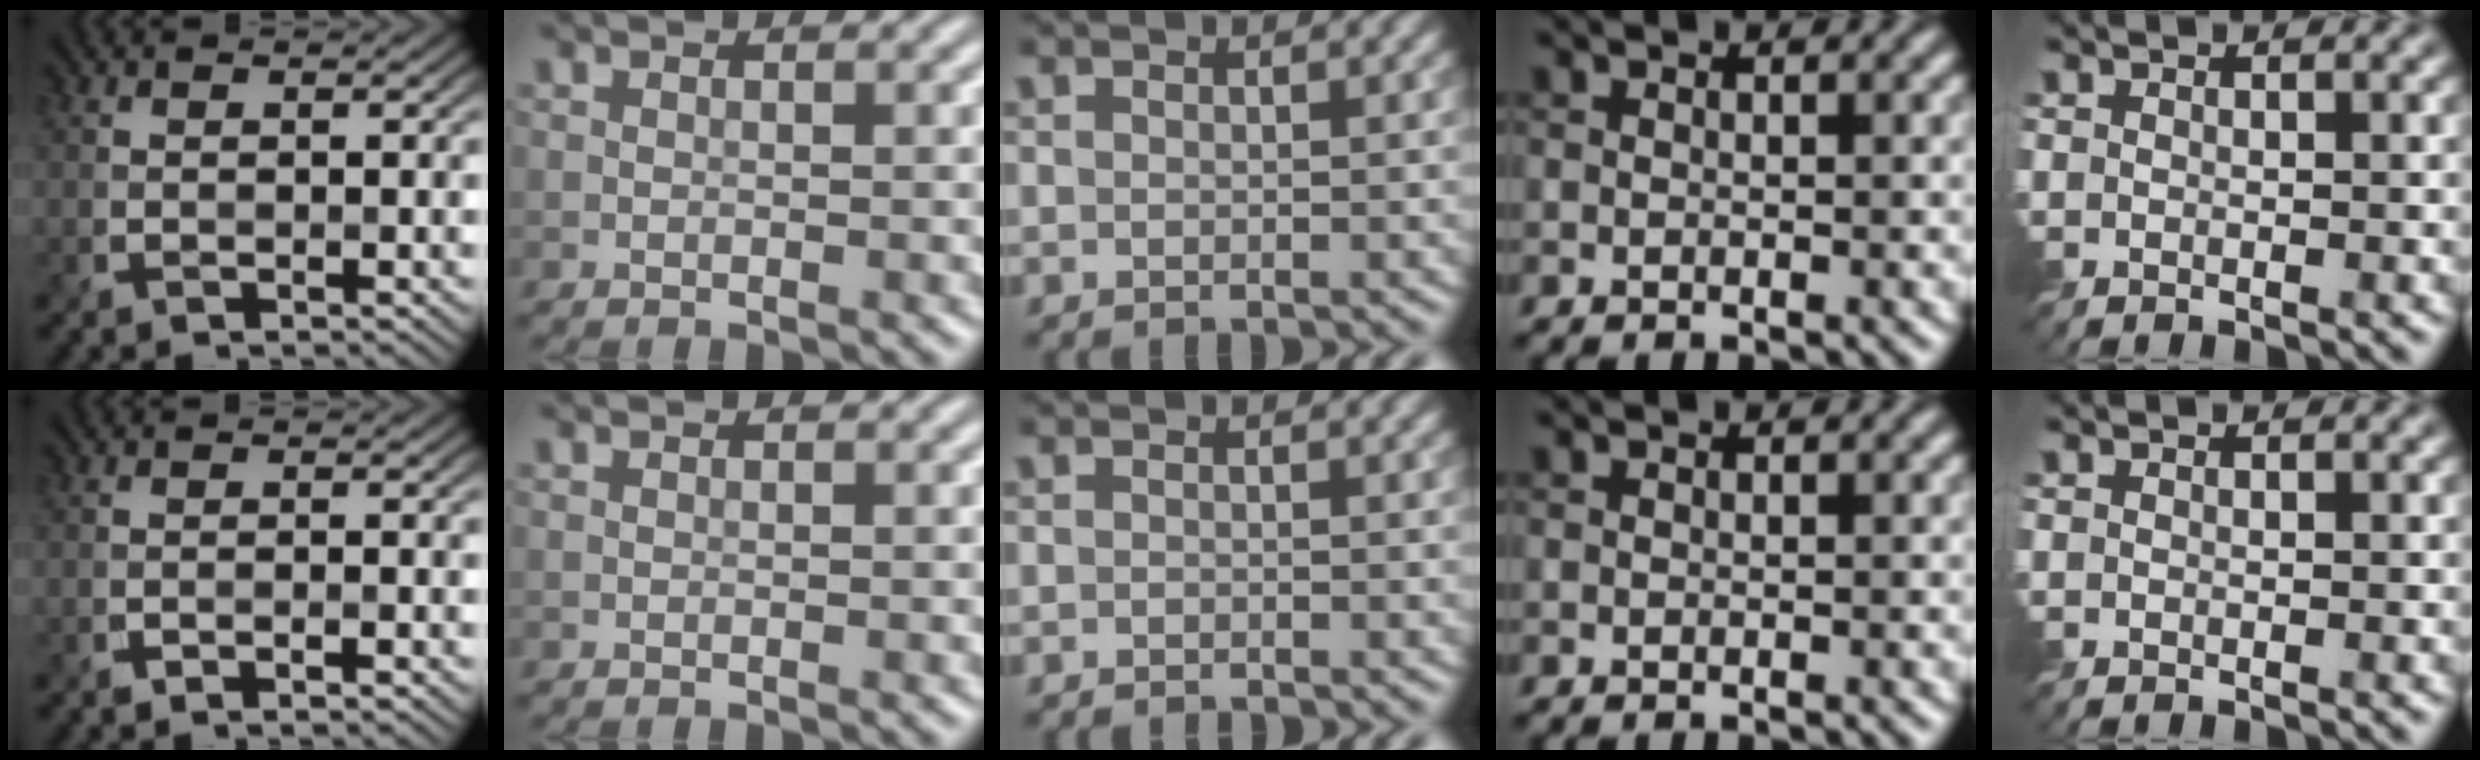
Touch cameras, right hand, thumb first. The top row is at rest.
{"thumb": {"total": 1.1, "force": [-0.5, 0.2, 0.9], "torque": [-0.012, 0.000, -0.013]}, "middle": {"total": 0.6, "force": [-0.6, 0.1, 0.1], "torque": [0.001, -0.004, -0.011]}}